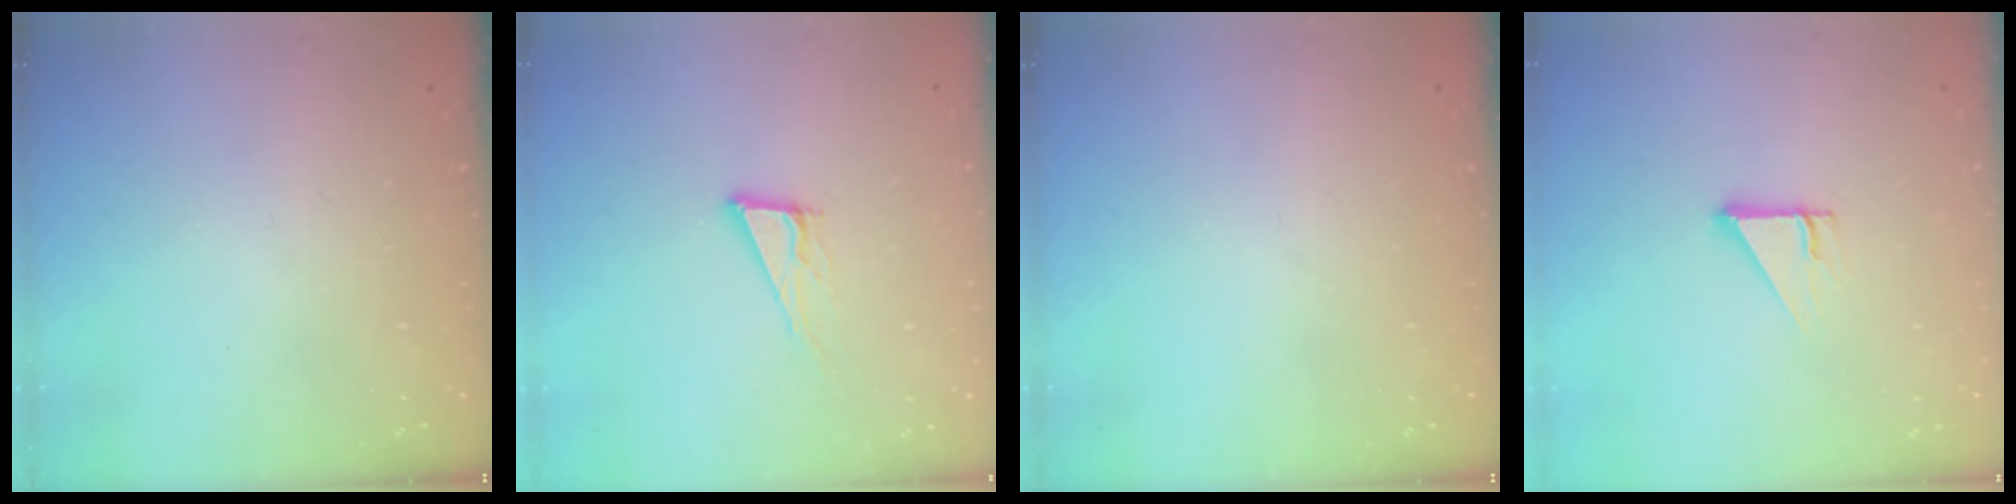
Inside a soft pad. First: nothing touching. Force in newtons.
{"total": 11.3, "press": 10.9, "slide": 3.3}
{"total": 0.0}
{"total": 2.7, "press": 2.7, "slide": 0.0}